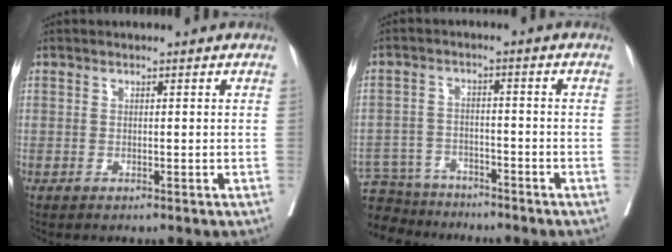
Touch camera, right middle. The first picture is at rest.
{"total": 9.1, "force": [-8.4, 3.4, 0.9], "torque": [-0.023, 0.010, -0.138]}